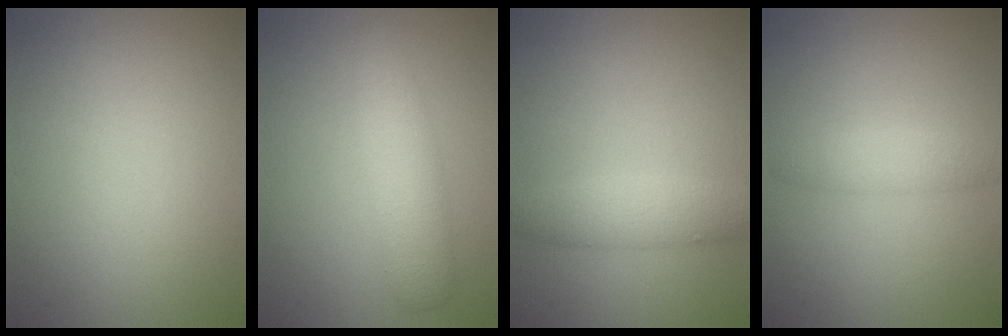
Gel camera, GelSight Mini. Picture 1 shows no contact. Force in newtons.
{"total": 4.1, "press": 4.1, "slide": 0.0}
{"total": 2.9, "press": 2.9, "slide": 0.0}
{"total": 1.9, "press": 1.9, "slide": 0.0}